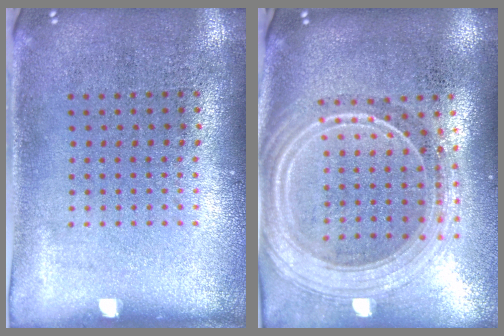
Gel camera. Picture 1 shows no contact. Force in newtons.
{"total": 2.6, "press": 2.2, "slide": 1.4}